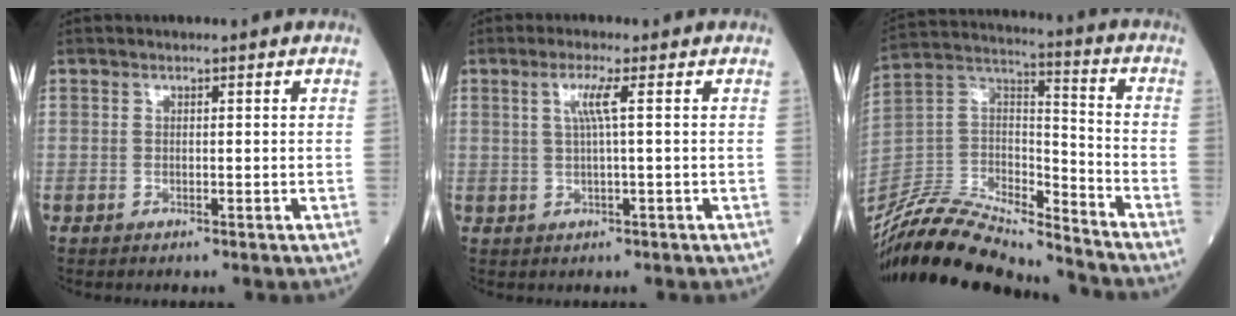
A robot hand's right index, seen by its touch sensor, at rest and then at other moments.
{"total": 3.1, "force": [0.8, -0.6, 2.9], "torque": [-0.063, 0.004, 0.015]}
{"total": 21.2, "force": [-19.9, 2.7, 6.8], "torque": [-0.146, 0.020, -0.358]}